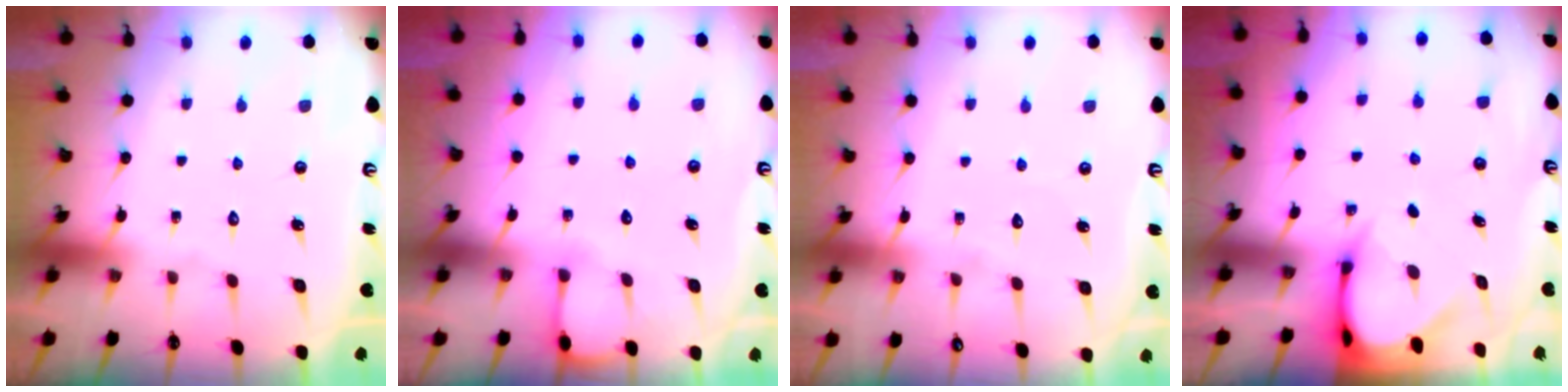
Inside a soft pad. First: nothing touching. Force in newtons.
{"total": 3.6, "press": 3.6, "slide": 0.4}
{"total": 2.0, "press": 2.0, "slide": 0.2}
{"total": 3.4, "press": 3.4, "slide": 0.3}